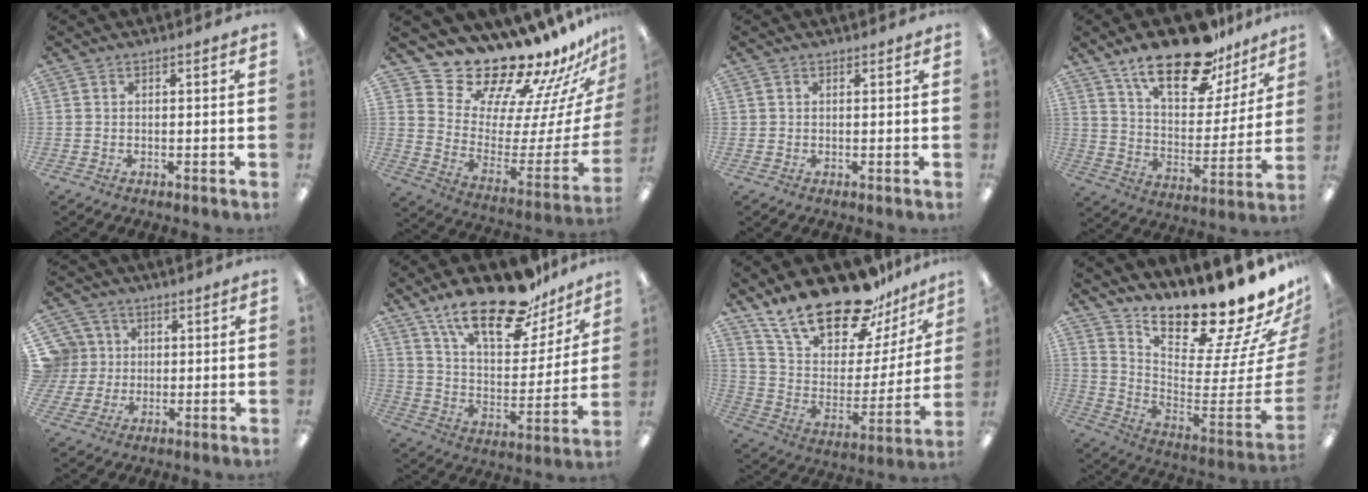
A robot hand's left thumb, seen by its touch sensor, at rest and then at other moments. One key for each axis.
{"total": 18.6, "fx": 17.6, "fy": 5.1, "fz": 3.2, "tx": -0.059, "ty": -0.172, "tz": 0.309}
{"total": 0.7, "fx": 0.4, "fy": 0.6, "fz": -0.1, "tx": 0.002, "ty": 0.003, "tz": 0.006}
{"total": 22.3, "fx": 16.0, "fy": 9.2, "fz": 12.5, "tx": -0.205, "ty": -0.094, "tz": 0.276}
{"total": 8.2, "fx": 2.0, "fy": 7.9, "fz": 0.9, "tx": -0.031, "ty": -0.002, "tz": 0.043}
{"total": 22.2, "fx": 16.2, "fy": 8.5, "fz": 12.5, "tx": -0.203, "ty": -0.104, "tz": 0.279}
{"total": 23.3, "fx": 18.5, "fy": 8.9, "fz": 11.1, "tx": -0.191, "ty": -0.128, "tz": 0.326}
{"total": 19.0, "fx": 17.8, "fy": 2.1, "fz": 6.4, "tx": -0.074, "ty": -0.176, "tz": 0.285}